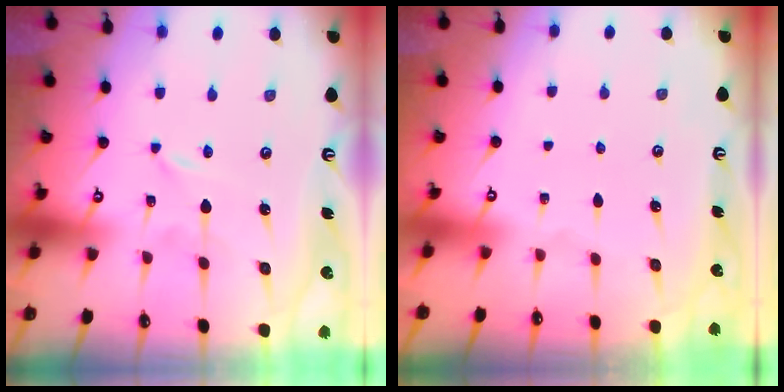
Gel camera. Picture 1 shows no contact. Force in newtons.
{"total": 0.0}